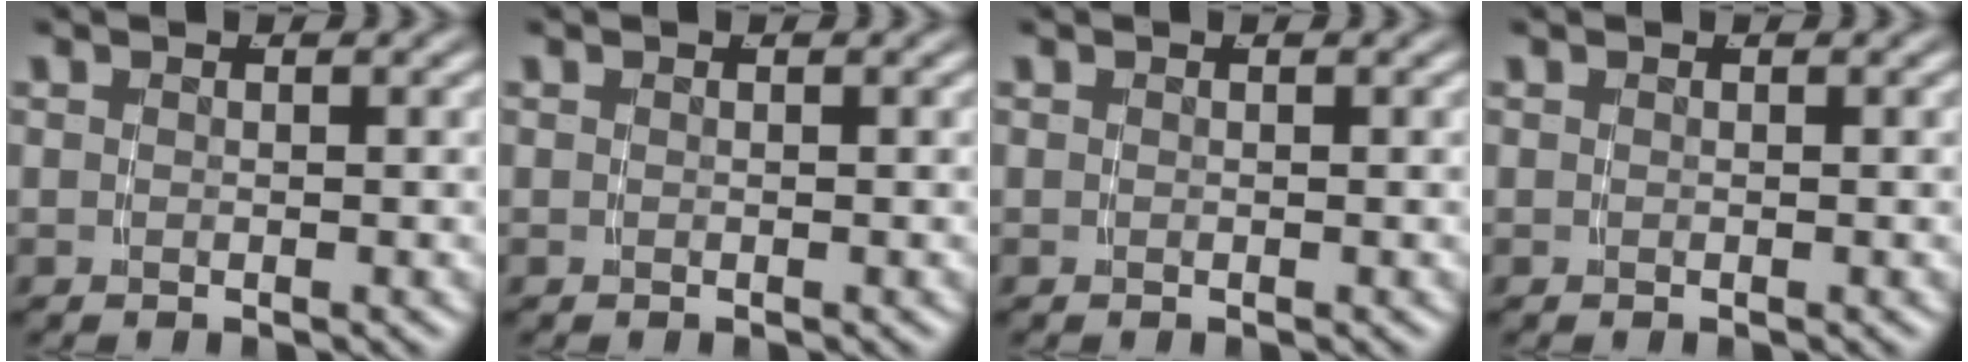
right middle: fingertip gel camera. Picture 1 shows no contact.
{"total": 0.0}
{"total": 0.0}
{"total": 0.0}